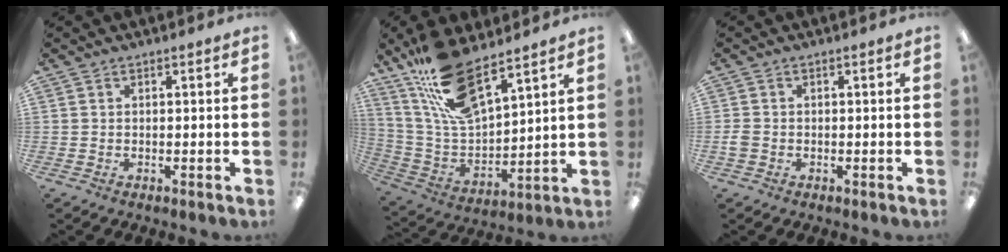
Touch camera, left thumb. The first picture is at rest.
{"total": 17.5, "force": [12.8, 6.1, 10.2], "torque": [-0.218, -0.067, 0.233]}
{"total": 1.8, "force": [-0.7, 1.4, 1.0], "torque": [-0.017, 0.002, -0.012]}